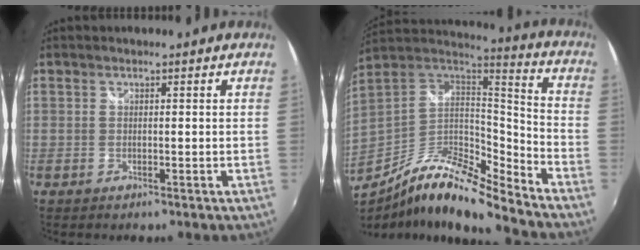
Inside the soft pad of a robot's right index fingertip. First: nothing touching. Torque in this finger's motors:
{"motor_torque": [0.49, -0.57, 0.17, 0.04]}